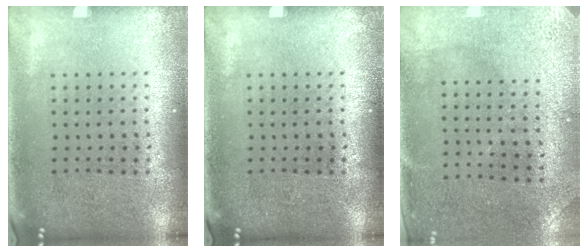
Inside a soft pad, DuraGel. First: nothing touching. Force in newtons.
{"total": 0.0}
{"total": 3.0, "press": 2.4, "slide": 1.8}